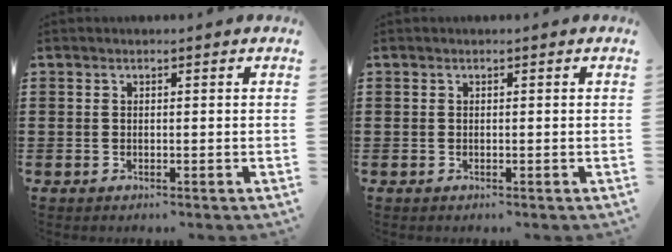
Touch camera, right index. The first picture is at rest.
{"total": 0.0}